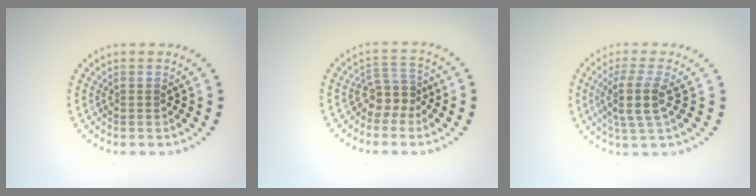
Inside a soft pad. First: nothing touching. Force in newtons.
{"total": 2.7, "press": 2.0, "slide": 1.8}
{"total": 3.6, "press": 2.9, "slide": 2.1}